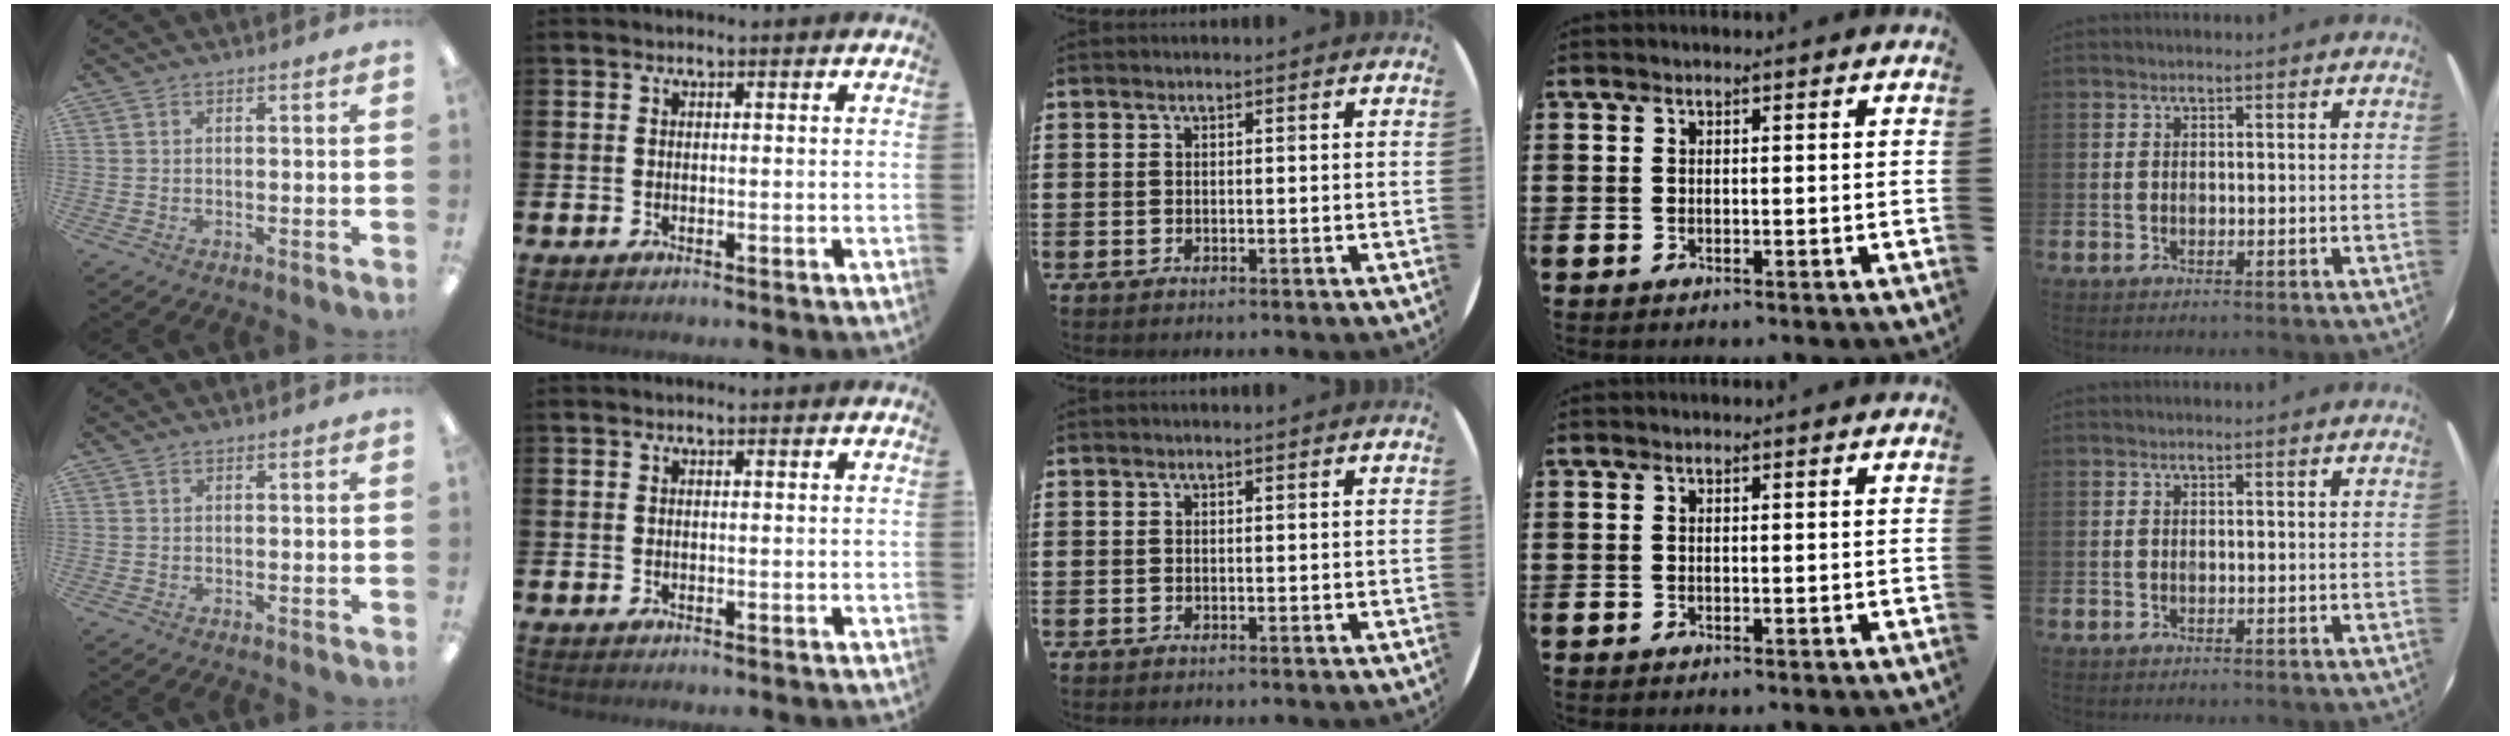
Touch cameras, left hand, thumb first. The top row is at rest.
{}